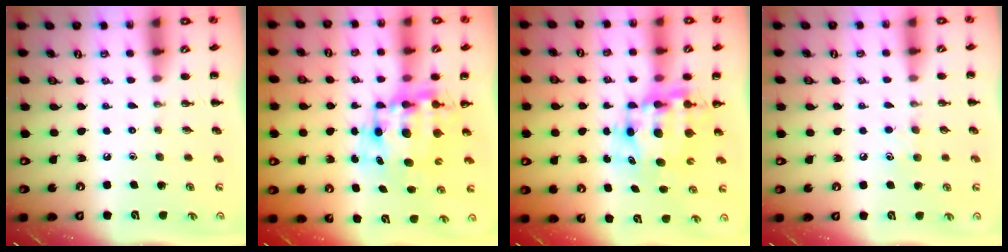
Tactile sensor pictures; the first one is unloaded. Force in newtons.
{"total": 9.8, "press": 9.5, "slide": 2.4}
{"total": 9.0, "press": 8.6, "slide": 2.6}
{"total": 6.1, "press": 5.9, "slide": 1.6}